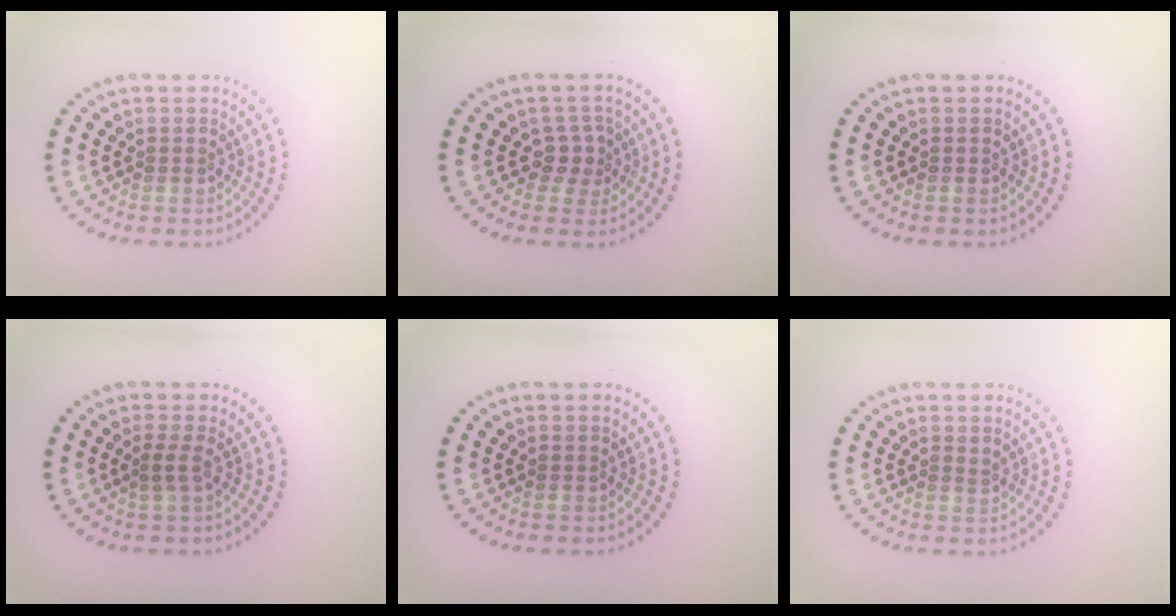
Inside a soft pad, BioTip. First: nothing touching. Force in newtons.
{"total": 1.8, "press": 1.2, "slide": 1.4}
{"total": 0.0}
{"total": 1.1, "press": 0.7, "slide": 0.8}
{"total": 0.0}
{"total": 0.5, "press": 0.1, "slide": 0.5}